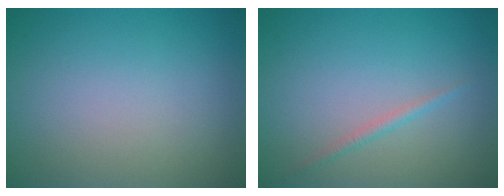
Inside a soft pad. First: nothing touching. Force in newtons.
{"total": 0.9, "press": 0.9, "slide": 0.0}